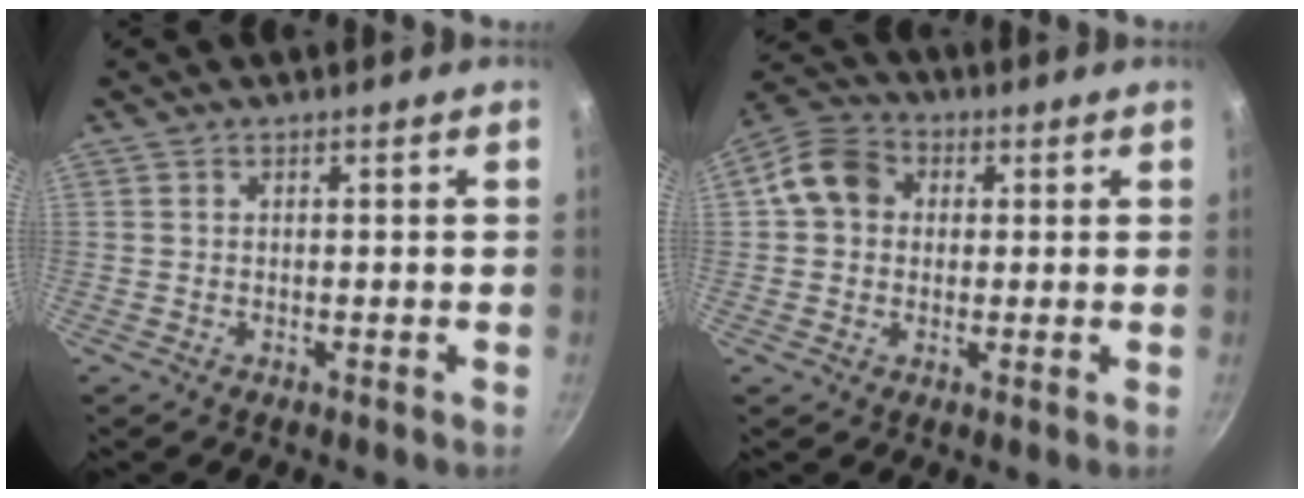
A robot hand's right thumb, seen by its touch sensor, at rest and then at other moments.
{"total": 8.6, "force": [1.1, 7.3, 4.4], "torque": [-0.055, 0.019, 0.001]}